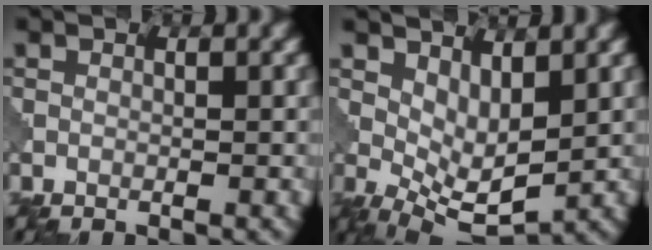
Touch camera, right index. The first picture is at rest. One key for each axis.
{"total": 4.5, "fx": 1.5, "fy": 2.1, "fz": 3.7, "tx": -0.072, "ty": -0.014, "tz": 0.035}